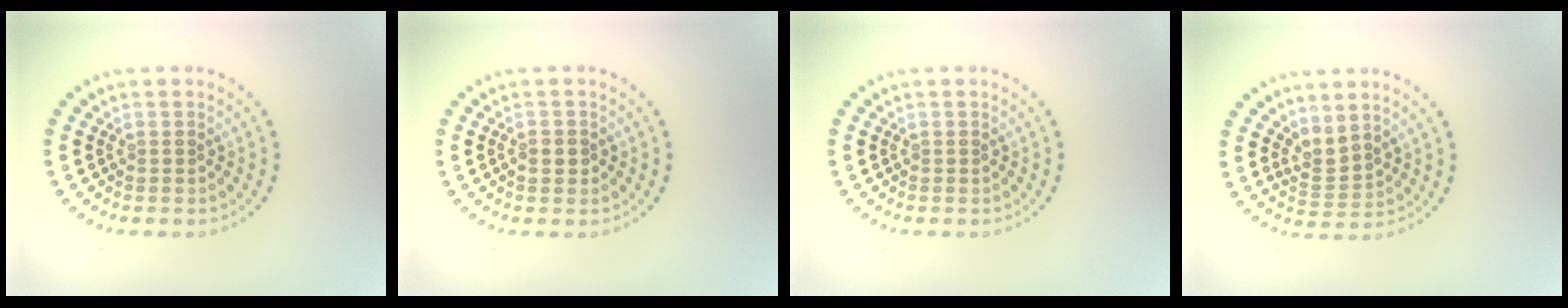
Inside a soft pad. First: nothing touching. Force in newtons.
{"total": 1.3, "press": 1.3, "slide": 0.1}
{"total": 0.0}
{"total": 2.2, "press": 1.5, "slide": 1.6}